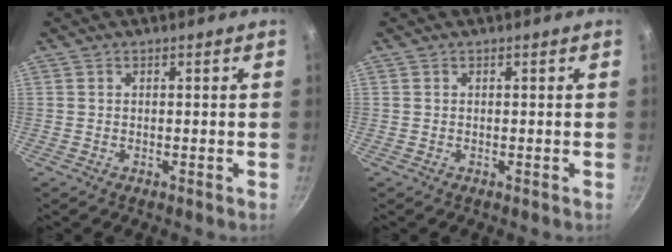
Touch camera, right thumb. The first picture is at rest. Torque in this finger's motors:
{"motor_torque": [-0.19, -0.19, 0.24, -0.14, 0.00]}